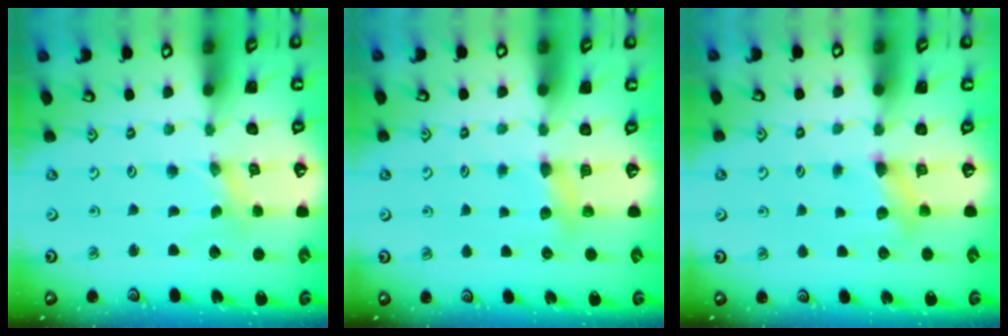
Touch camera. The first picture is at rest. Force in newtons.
{"total": 4.3, "press": 4.2, "slide": 0.5}
{"total": 5.1, "press": 5.1, "slide": 0.6}